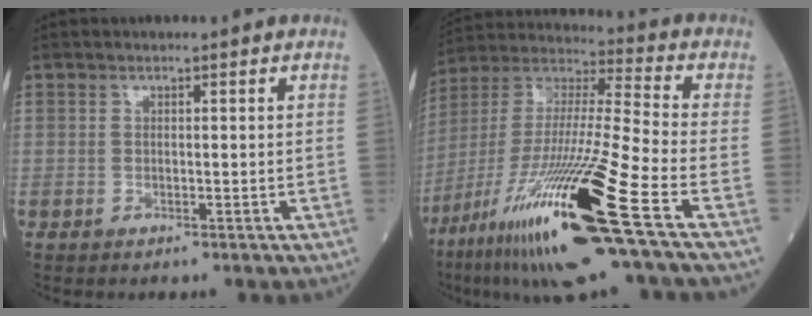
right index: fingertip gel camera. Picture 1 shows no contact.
{"total": 25.0, "force": [-12.6, 0.3, 21.6], "torque": [-0.419, -0.056, -0.234]}